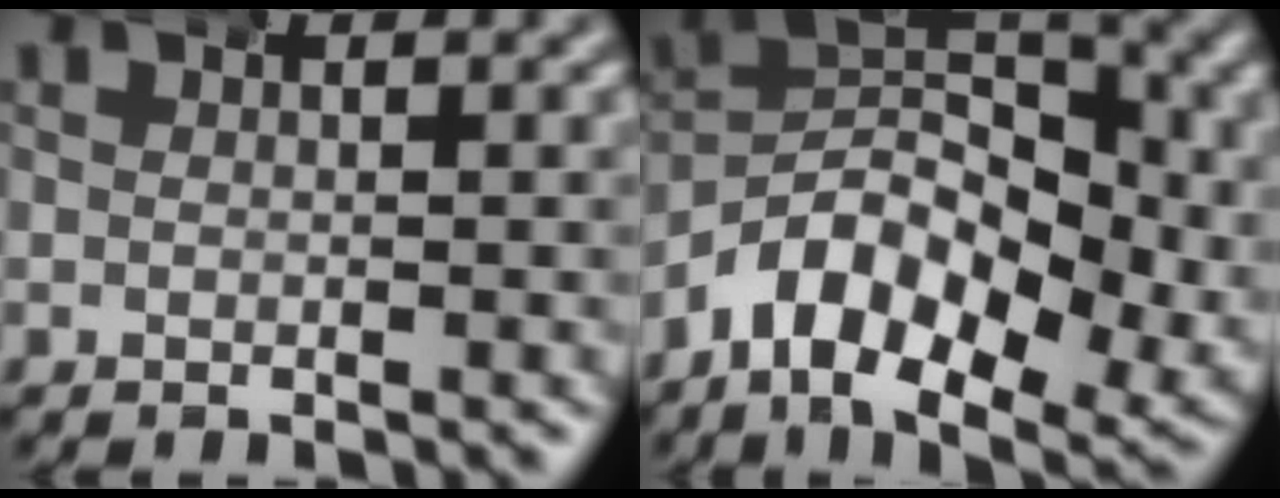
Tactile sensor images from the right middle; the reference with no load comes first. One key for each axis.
{"total": 12.9, "fx": -3.2, "fy": 8.8, "fz": 8.8, "tx": -0.157, "ty": -0.029, "tz": -0.055}